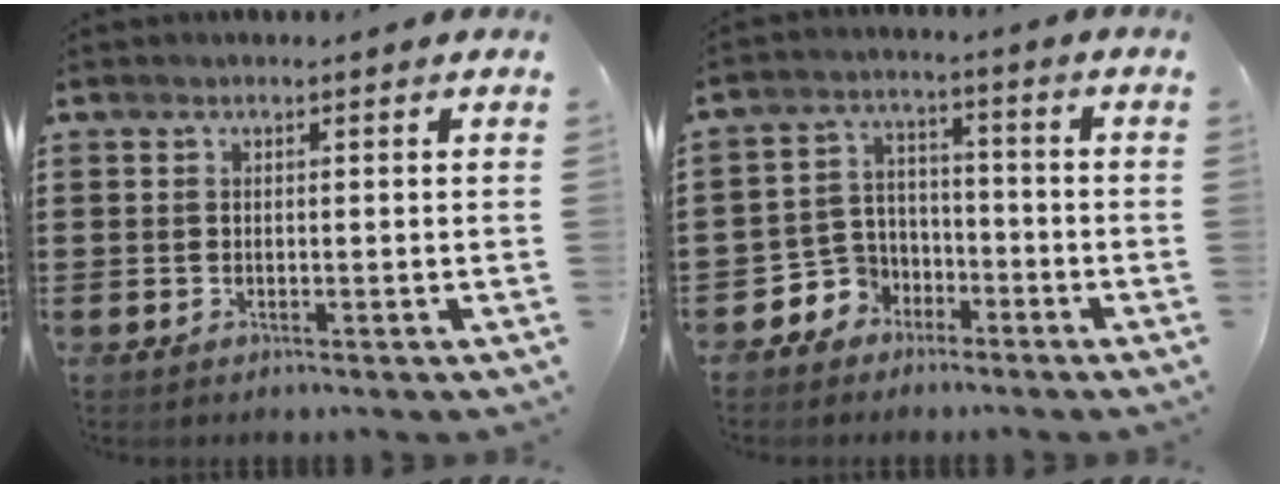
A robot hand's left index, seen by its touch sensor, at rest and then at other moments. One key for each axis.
{"total": 5.3, "fx": -3.1, "fy": 4.2, "fz": 0.6, "tx": -0.038, "ty": 0.002, "tz": -0.063}